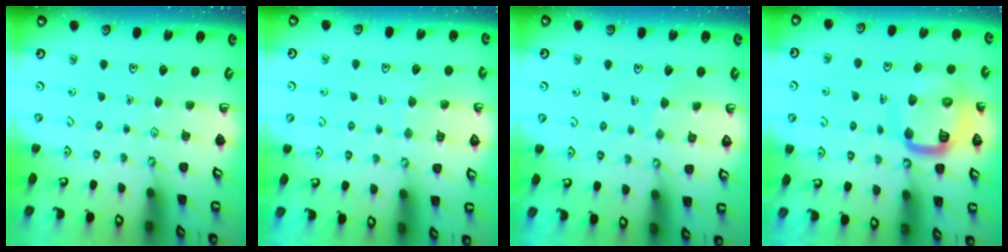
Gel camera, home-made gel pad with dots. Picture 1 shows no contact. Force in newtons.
{"total": 6.7, "press": 6.7, "slide": 0.4}
{"total": 5.5, "press": 5.5, "slide": 0.3}
{"total": 14.3, "press": 14.1, "slide": 1.8}